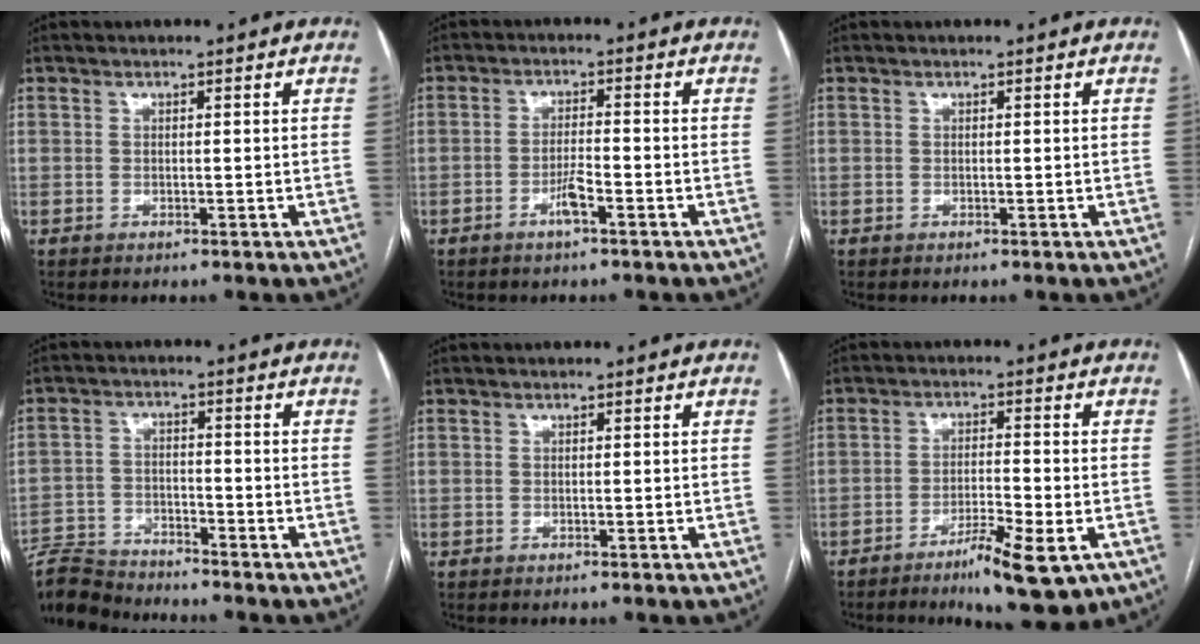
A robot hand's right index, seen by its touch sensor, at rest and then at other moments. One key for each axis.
{"total": 3.3, "fx": -1.9, "fy": 0.2, "fz": 2.7, "tx": -0.053, "ty": -0.001, "tz": -0.036}
{"total": 0.0}
{"total": 6.8, "fx": -6.7, "fy": 1.1, "fz": 0.2, "tx": -0.007, "ty": -0.001, "tz": -0.126}
{"total": 0.0}
{"total": 8.9, "fx": -4.7, "fy": 1.4, "fz": 7.4, "tx": -0.117, "ty": -0.011, "tz": -0.069}